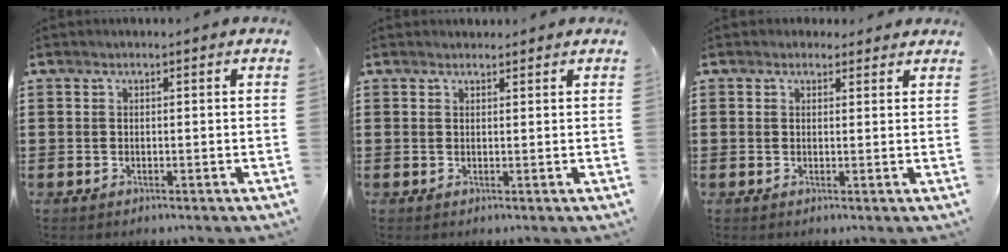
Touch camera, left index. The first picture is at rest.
{"total": 1.1, "force": [1.0, 0.3, 0.1], "torque": [-0.004, 0.000, 0.021]}
{"total": 0.9, "force": [0.7, 0.4, 0.2], "torque": [-0.006, 0.003, 0.015]}